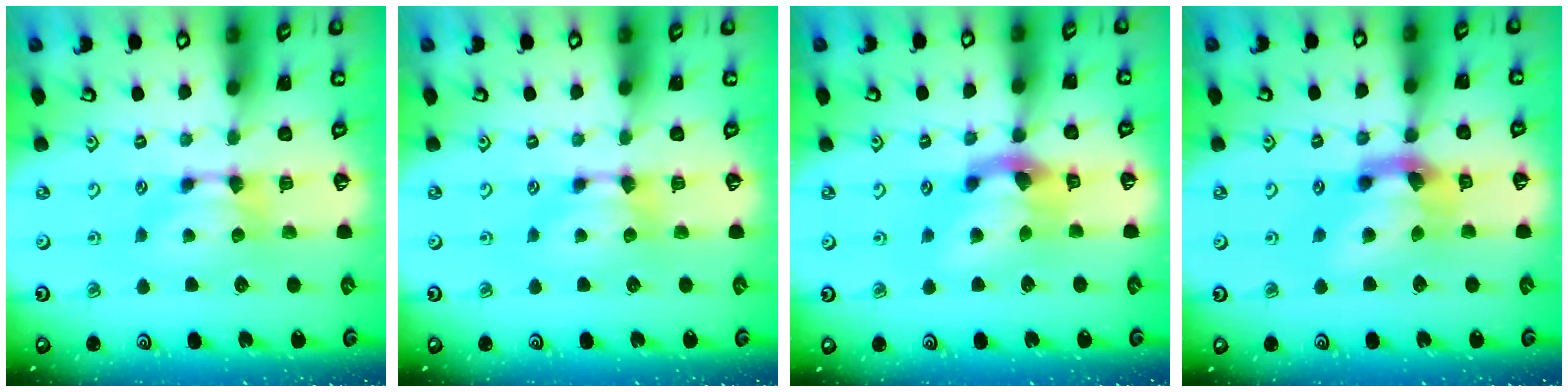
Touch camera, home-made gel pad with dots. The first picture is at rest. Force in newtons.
{"total": 0.0}
{"total": 4.9, "press": 4.5, "slide": 1.9}
{"total": 5.5, "press": 5.1, "slide": 2.1}